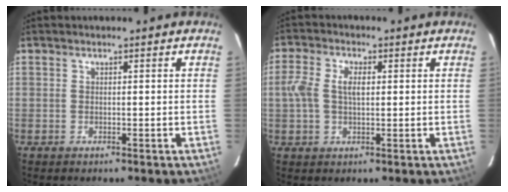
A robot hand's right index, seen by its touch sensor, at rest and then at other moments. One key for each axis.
{"total": 5.4, "fx": 0.4, "fy": 3.0, "fz": 4.5, "tx": -0.093, "ty": 0.010, "tz": 0.006}